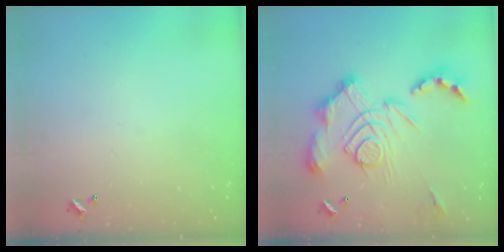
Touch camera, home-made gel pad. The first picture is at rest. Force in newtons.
{"total": 3.6, "press": 2.9, "slide": 2.2}